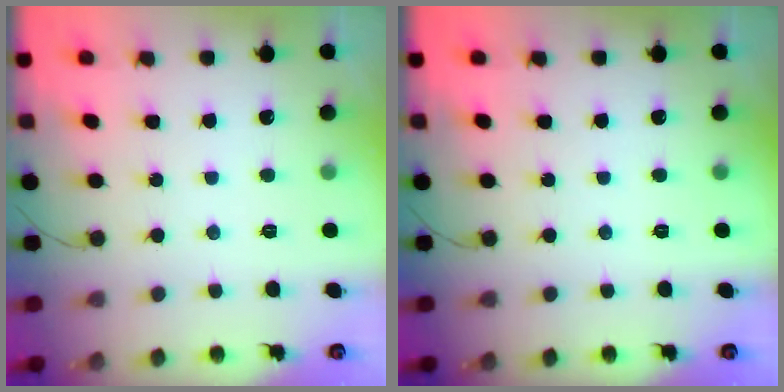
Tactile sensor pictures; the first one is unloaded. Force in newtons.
{"total": 0.0}